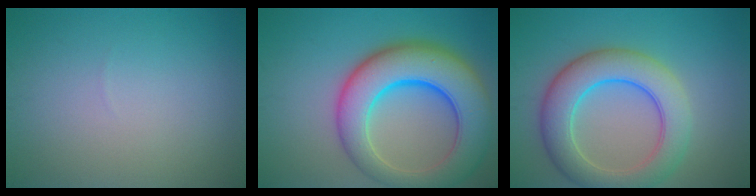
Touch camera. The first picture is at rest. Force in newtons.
{"total": 10.8, "press": 10.8, "slide": 0.6}
{"total": 7.6, "press": 7.6, "slide": 0.5}